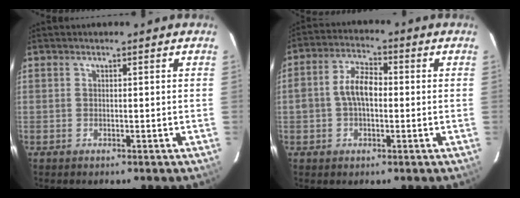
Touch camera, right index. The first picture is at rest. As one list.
[{"total": 6.8, "force": [-0.3, 4.0, 5.5], "torque": [-0.107, 0.018, -0.005]}]